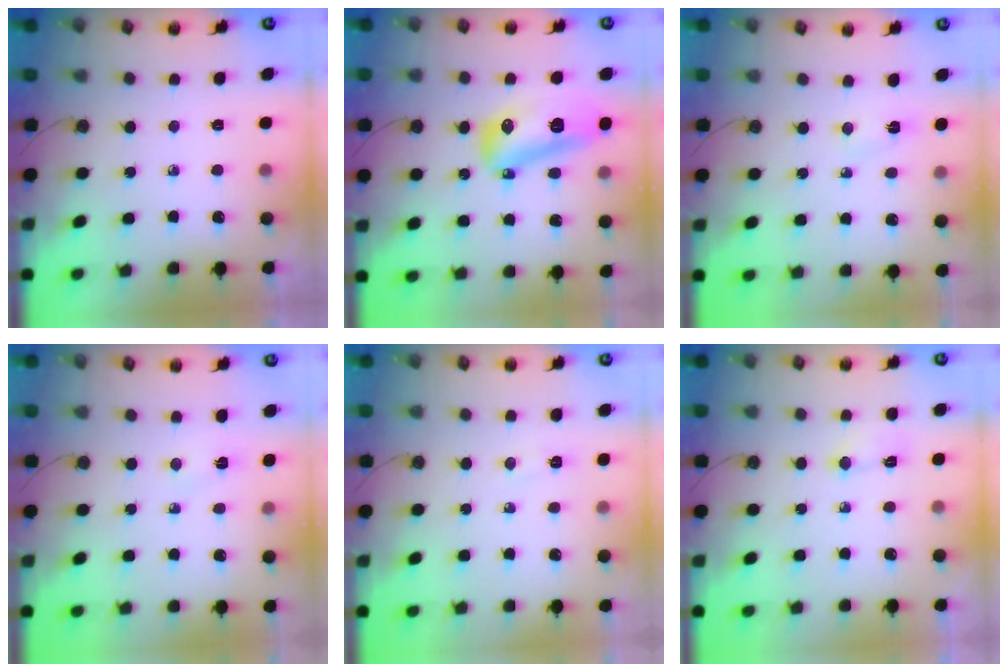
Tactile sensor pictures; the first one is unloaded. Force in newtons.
{"total": 14.3, "press": 14.2, "slide": 1.2}
{"total": 2.5, "press": 2.4, "slide": 0.4}
{"total": 2.9, "press": 1.4, "slide": 2.6}
{"total": 4.1, "press": 4.0, "slide": 0.8}
{"total": 3.6, "press": 3.6, "slide": 0.5}